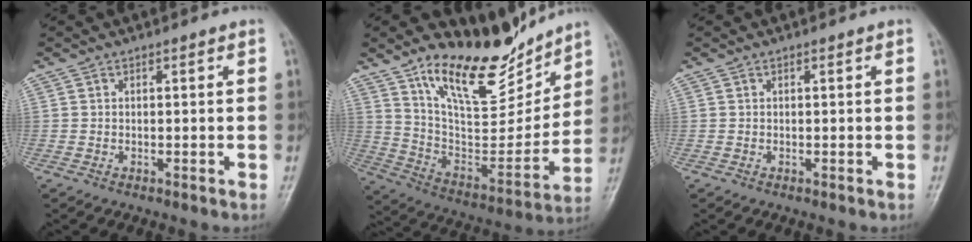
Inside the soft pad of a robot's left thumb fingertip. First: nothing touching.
{"total": 19.5, "force": [15.0, 7.2, 10.2], "torque": [-0.109, -0.100, 0.265]}
{"total": 0.0}